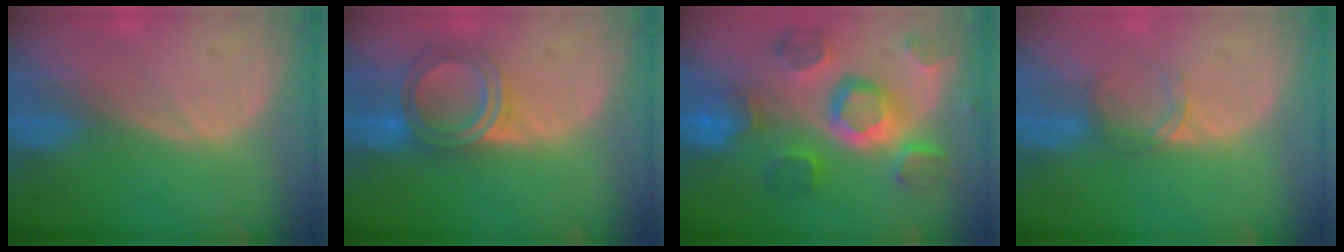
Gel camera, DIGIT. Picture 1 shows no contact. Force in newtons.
{"total": 5.9, "press": 5.6, "slide": 1.6}
{"total": 11.6, "press": 10.0, "slide": 5.8}
{"total": 2.2, "press": 2.2, "slide": 0.2}